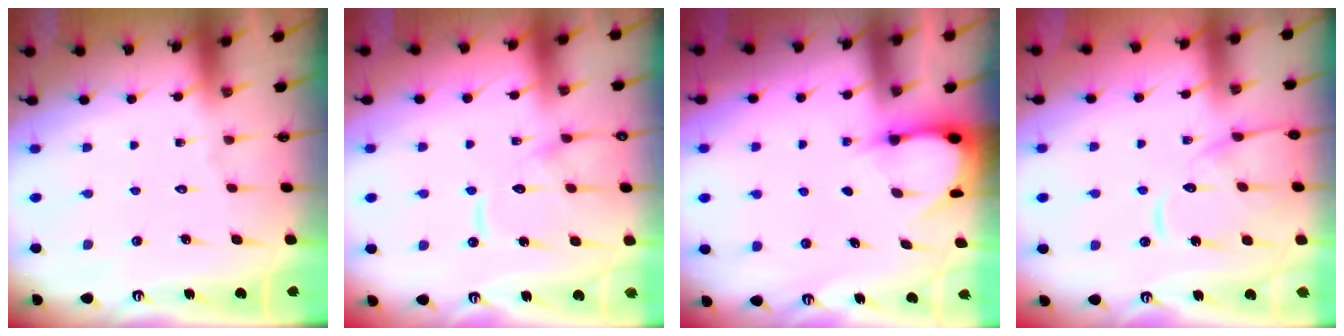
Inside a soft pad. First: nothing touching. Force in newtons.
{"total": 12.6, "press": 12.5, "slide": 1.3}
{"total": 3.1, "press": 3.1, "slide": 0.4}
{"total": 12.3, "press": 12.2, "slide": 1.4}